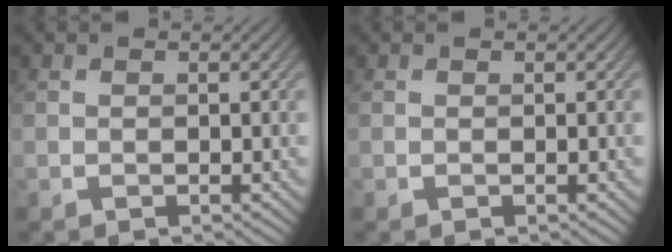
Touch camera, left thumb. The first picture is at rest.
{"total": 0.0}